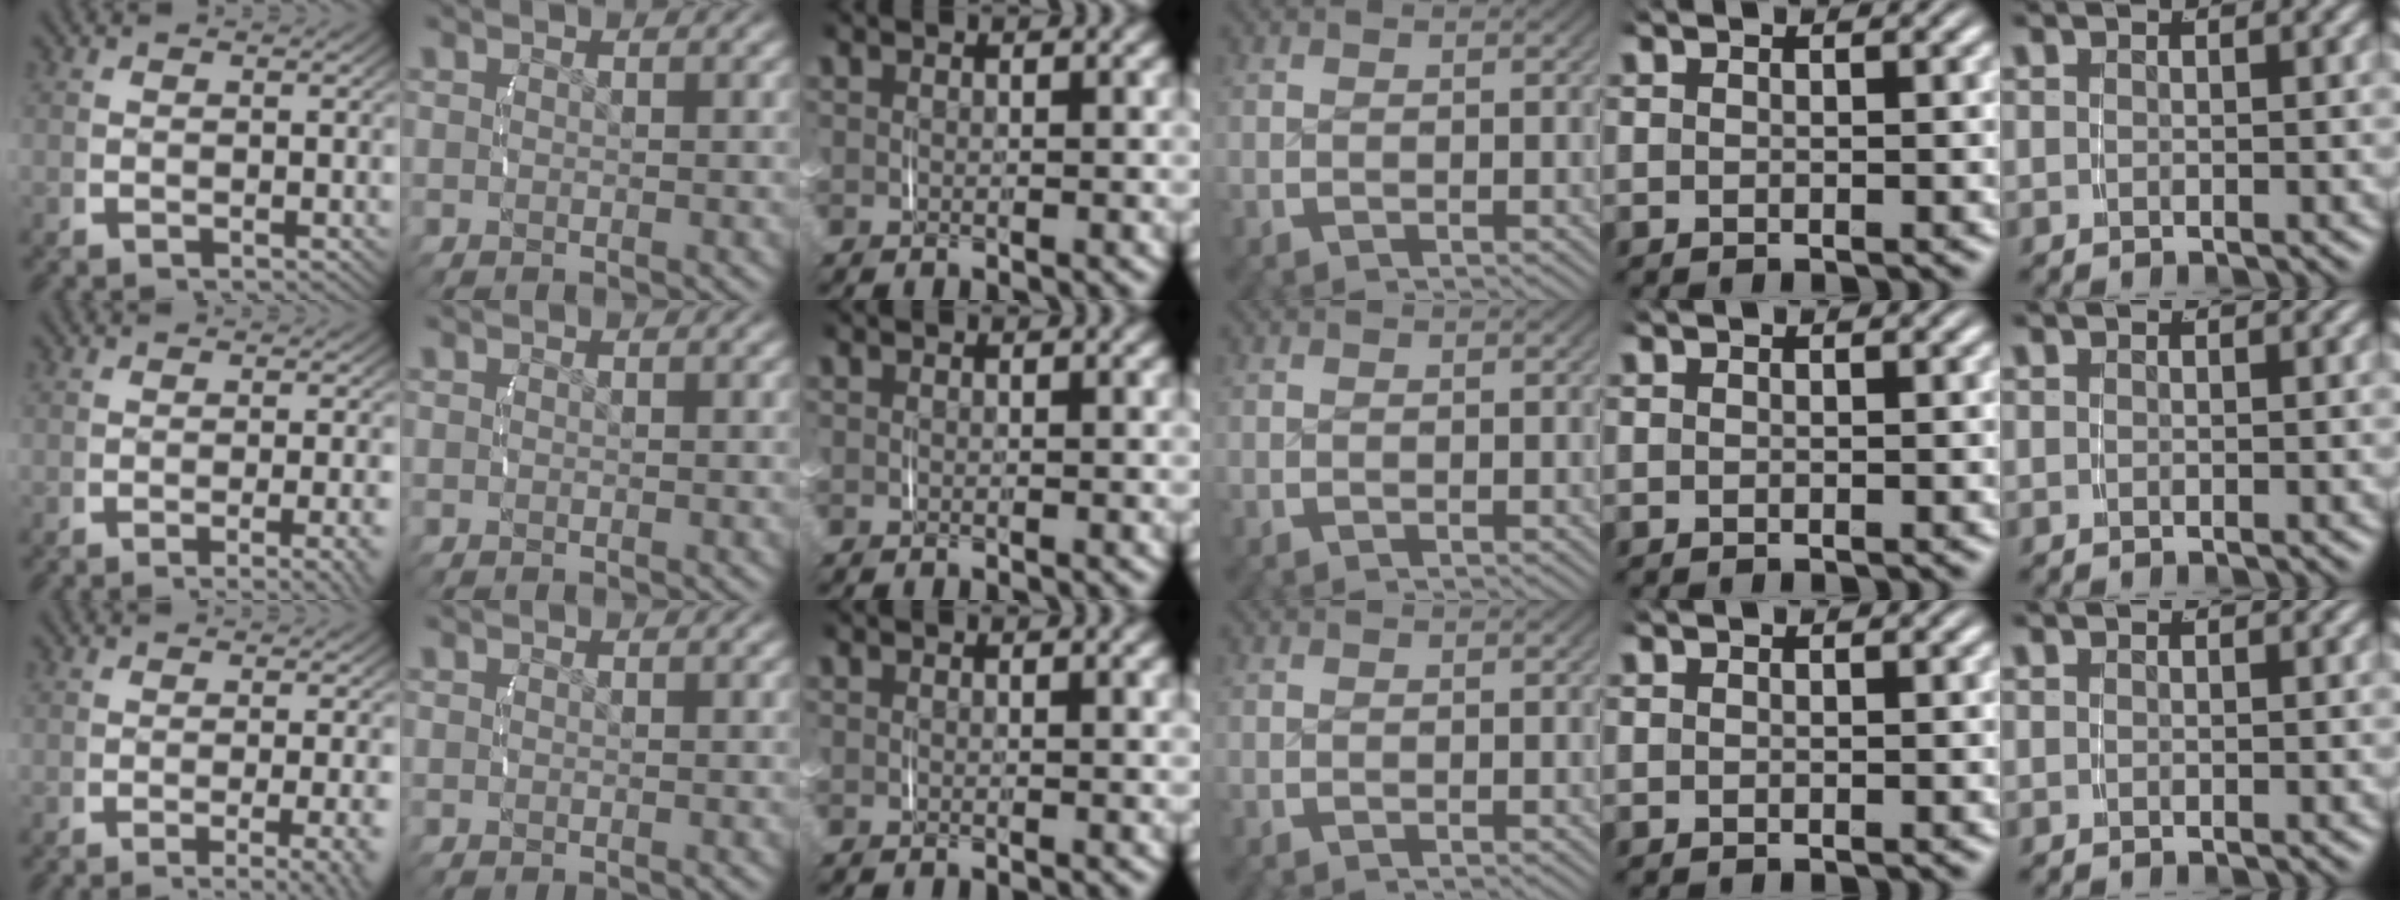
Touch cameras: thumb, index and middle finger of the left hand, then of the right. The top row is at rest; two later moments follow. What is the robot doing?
{"motion": "lift_and_place", "object": "dispenser bottle"}